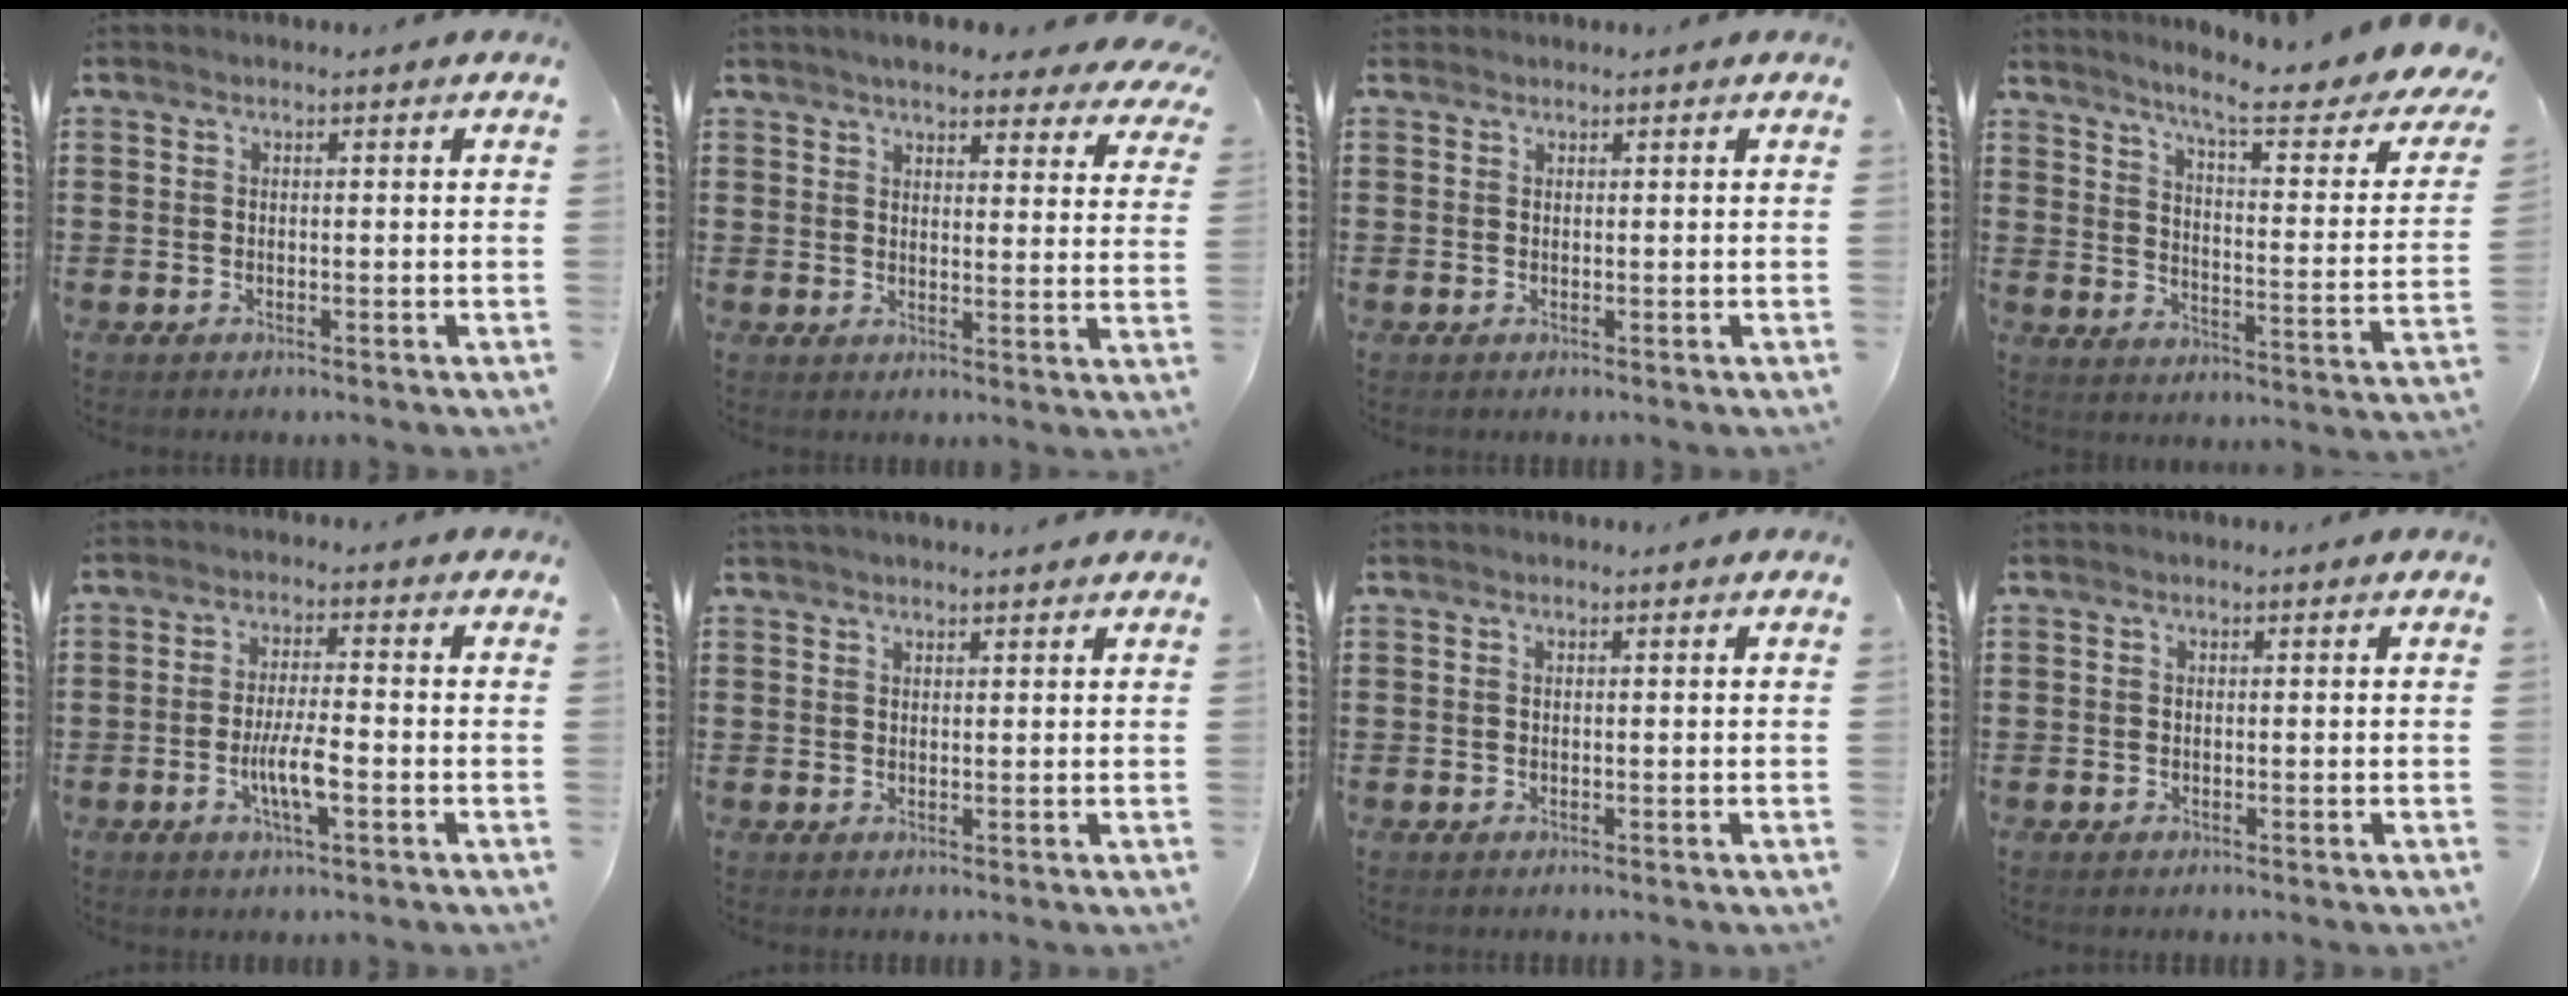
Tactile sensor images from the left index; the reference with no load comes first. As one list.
[{"total": 5.1, "force": [4.9, 0.9, 1.3], "torque": [-0.036, -0.013, 0.086]}, {"total": 0.7, "force": [0.5, 0.5, 0.0], "torque": [-0.003, 0.003, 0.010]}, {"total": 8.5, "force": [6.8, -0.1, 5.1], "torque": [-0.103, -0.054, 0.102]}, {"total": 5.5, "force": [-1.7, 1.1, 5.2], "torque": [-0.099, -0.001, -0.033]}, {"total": 1.5, "force": [1.4, 0.1, 0.4], "torque": [-0.009, 0.000, 0.028]}, {"total": 0.0}, {"total": 0.0}]